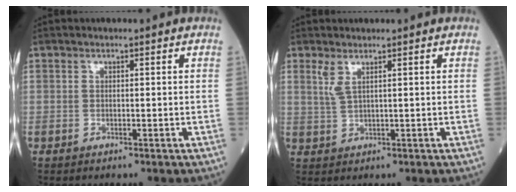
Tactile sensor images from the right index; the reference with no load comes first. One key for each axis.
{"total": 2.0, "fx": 1.2, "fy": 0.1, "fz": 1.6, "tx": -0.047, "ty": 0.002, "tz": 0.031}